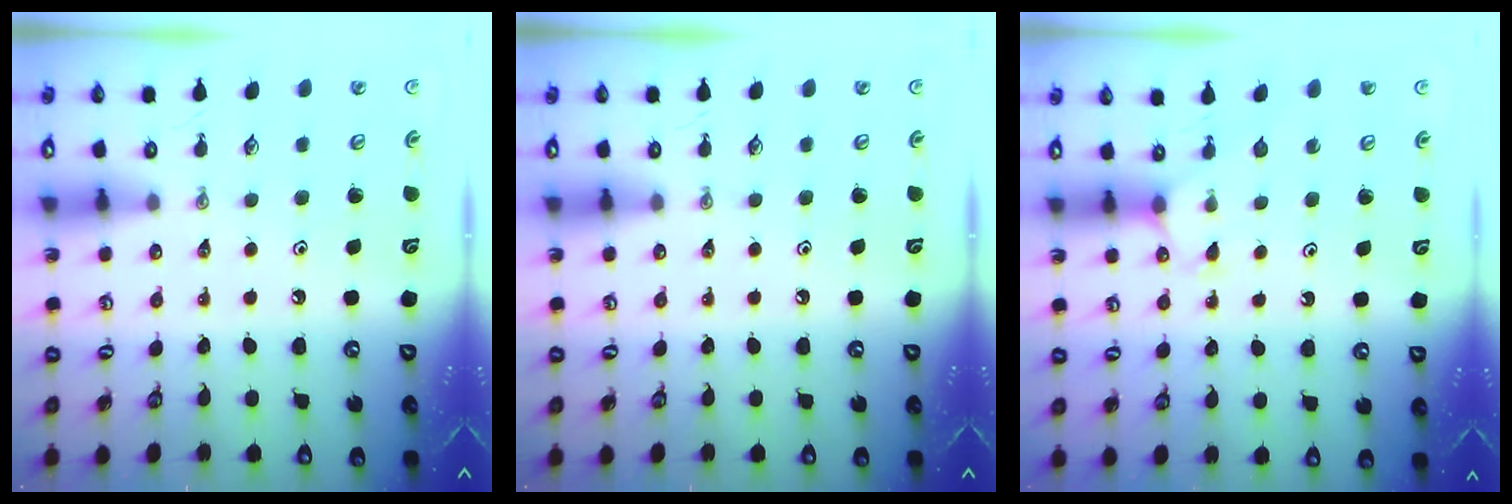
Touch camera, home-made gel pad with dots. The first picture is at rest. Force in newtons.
{"total": 0.0}
{"total": 6.4, "press": 6.4, "slide": 0.5}